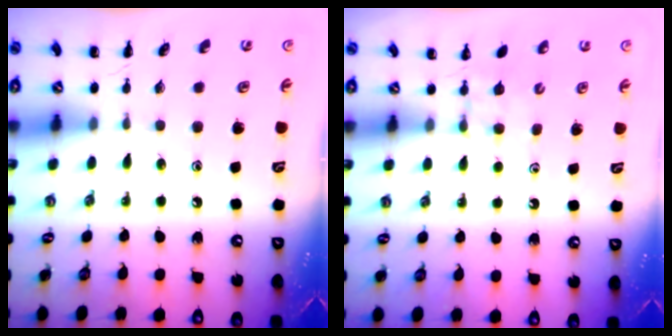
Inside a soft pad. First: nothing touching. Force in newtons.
{"total": 2.6, "press": 2.4, "slide": 1.1}